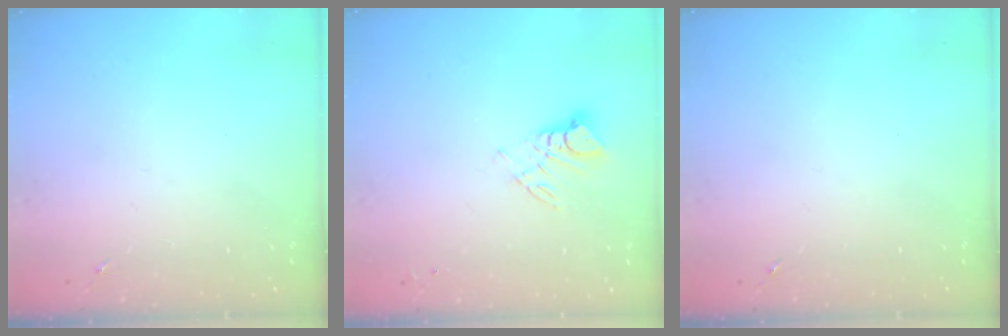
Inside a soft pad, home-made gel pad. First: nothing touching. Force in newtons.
{"total": 6.2, "press": 6.1, "slide": 0.4}
{"total": 0.0}